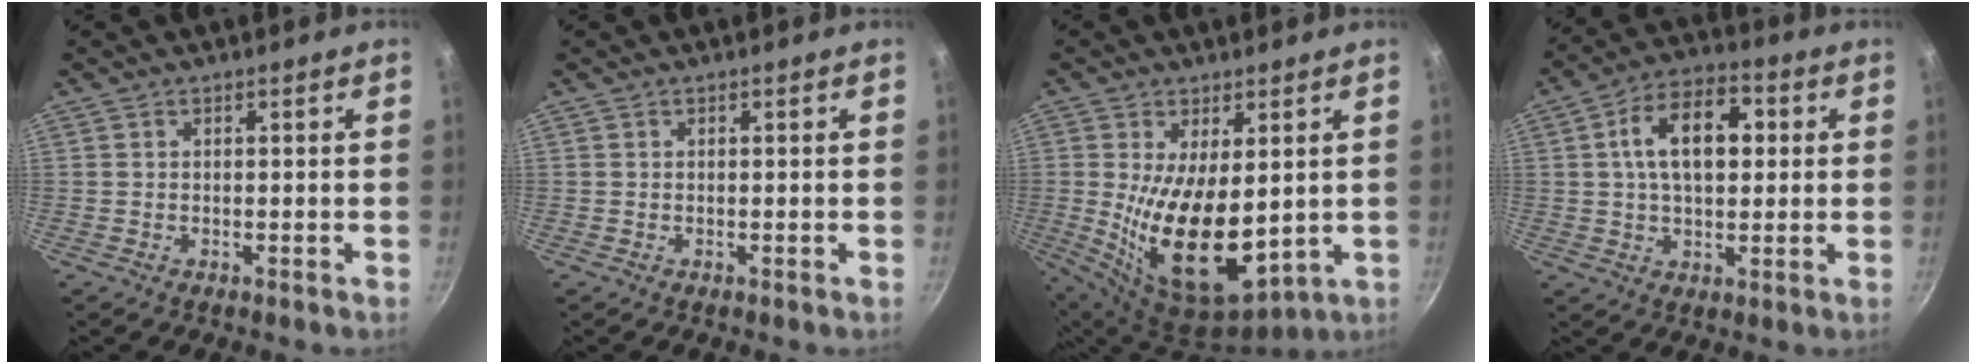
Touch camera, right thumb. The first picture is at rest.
{"total": 0.0}
{"total": 16.2, "force": [0.6, 8.1, 14.1], "torque": [-0.236, -0.038, 0.032]}
{"total": 13.4, "force": [2.3, 8.1, 10.4], "torque": [-0.143, 0.019, 0.027]}